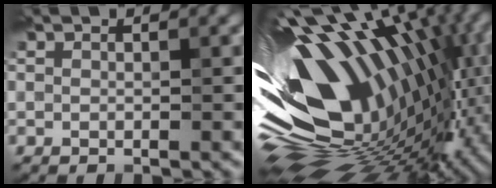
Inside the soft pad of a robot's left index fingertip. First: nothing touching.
{"total": 18.4, "force": [-1.0, 9.8, 15.6], "torque": [-0.277, -0.012, -0.028]}